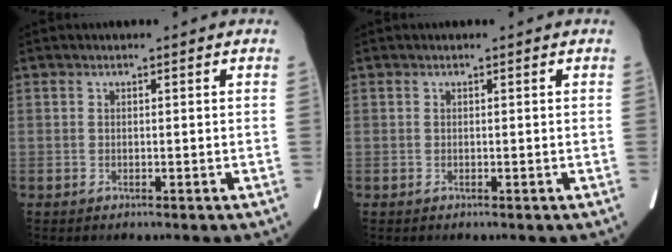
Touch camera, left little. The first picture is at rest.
{"total": 0.0}